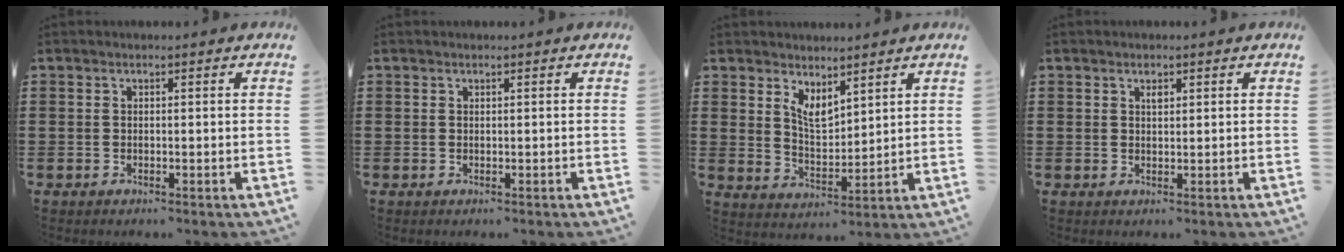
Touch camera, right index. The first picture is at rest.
{"total": 0.0}
{"total": 4.4, "force": [3.4, 1.6, 2.3], "torque": [-0.054, -0.011, 0.062]}
{"total": 1.2, "force": [0.7, 0.6, 0.7], "torque": [-0.009, -0.001, 0.011]}